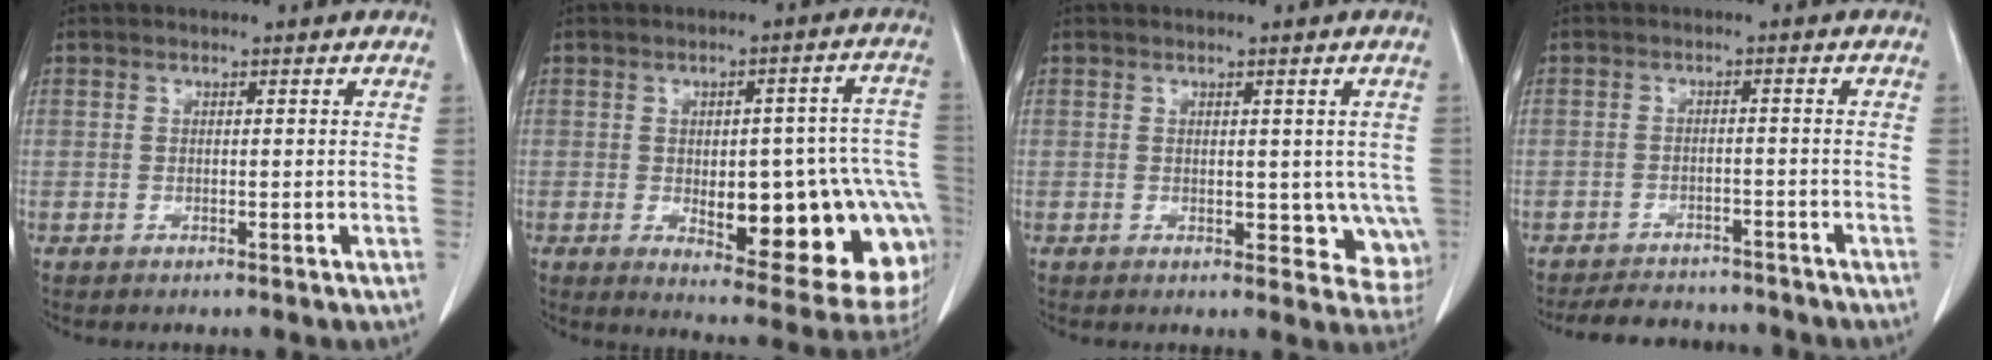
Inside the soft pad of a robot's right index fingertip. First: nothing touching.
{"total": 21.7, "force": [-5.3, 7.6, 19.7], "torque": [-0.156, 0.025, -0.046]}
{"total": 5.9, "force": [-0.1, 4.0, 4.4], "torque": [-0.021, -0.005, 0.004]}
{"total": 8.3, "force": [-7.6, 2.8, 2.1], "torque": [-0.029, 0.000, -0.099]}